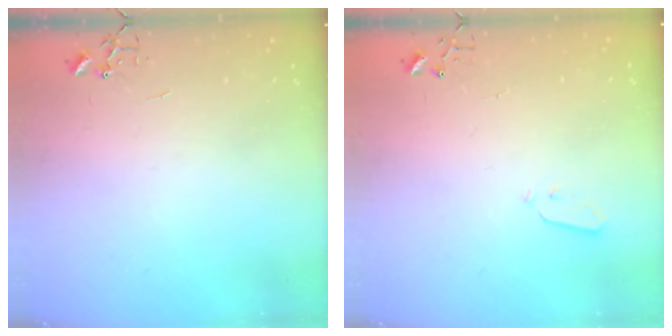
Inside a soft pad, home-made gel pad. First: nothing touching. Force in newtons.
{"total": 2.5, "press": 2.5, "slide": 0.4}